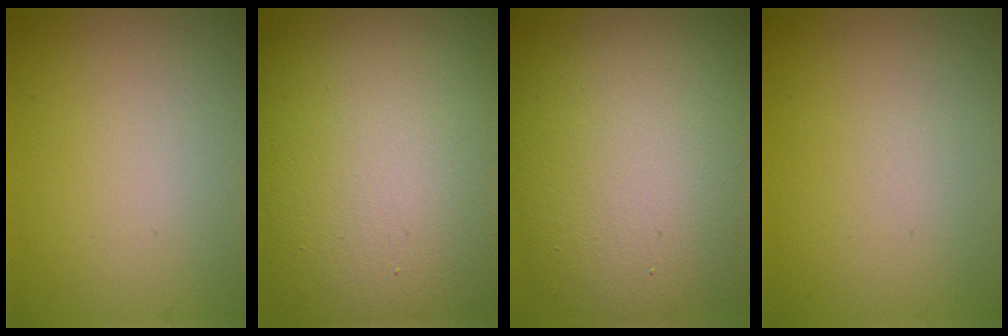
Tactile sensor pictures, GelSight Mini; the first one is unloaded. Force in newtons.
{"total": 19.4, "press": 19.3, "slide": 1.7}
{"total": 14.2, "press": 14.2, "slide": 0.1}
{"total": 0.0}